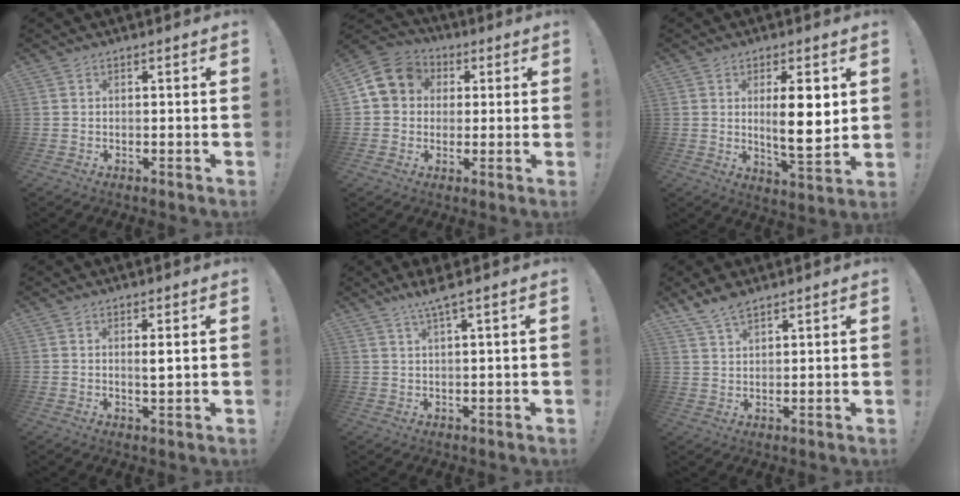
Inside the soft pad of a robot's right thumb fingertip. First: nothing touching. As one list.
[{"total": 9.6, "force": [2.0, 8.5, 3.9], "torque": [-0.057, 0.006, 0.045]}, {"total": 11.1, "force": [2.2, 2.8, 10.5], "torque": [-0.165, -0.016, 0.029]}, {"total": 2.4, "force": [0.8, 0.2, 2.2], "torque": [-0.023, -0.012, 0.009]}, {"total": 4.8, "force": [3.2, -0.6, 3.5], "torque": [-0.064, -0.012, 0.052]}, {"total": 6.0, "force": [4.8, 2.3, 2.6], "torque": [-0.051, -0.022, 0.092]}]